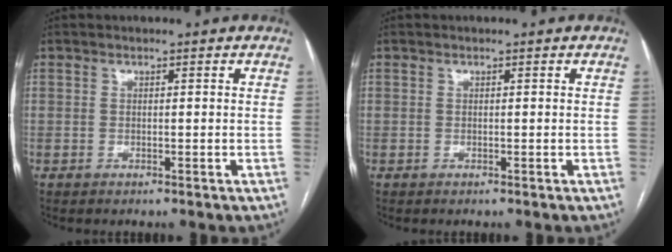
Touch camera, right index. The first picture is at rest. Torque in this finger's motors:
{"motor_torque": [-0.01, 0.01, 0.00, 0.00]}